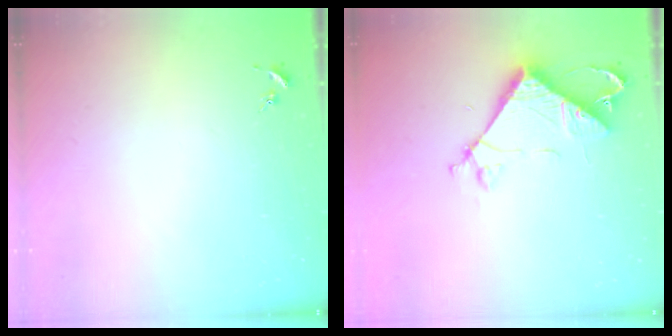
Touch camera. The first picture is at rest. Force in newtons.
{"total": 8.0, "press": 8.0, "slide": 0.7}